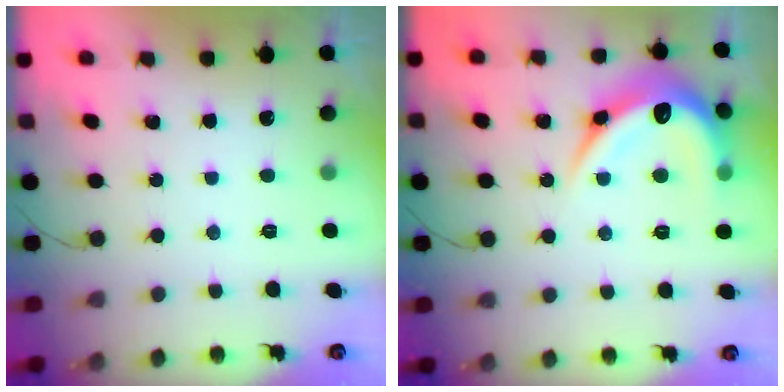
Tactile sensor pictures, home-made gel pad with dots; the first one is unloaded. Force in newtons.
{"total": 17.3, "press": 17.3, "slide": 0.3}